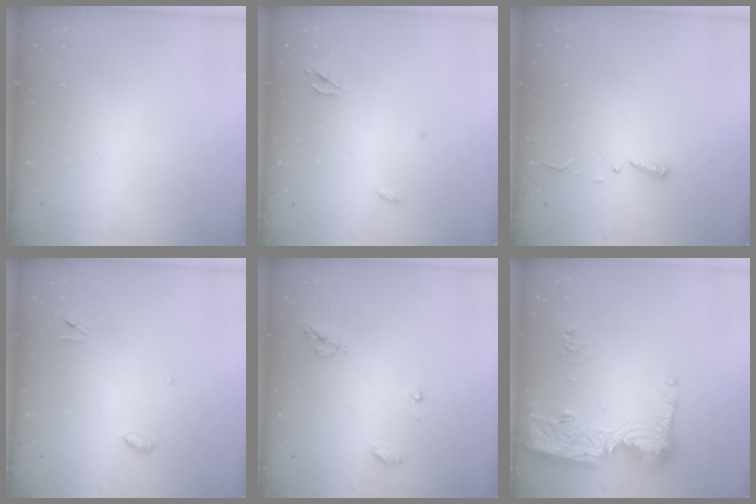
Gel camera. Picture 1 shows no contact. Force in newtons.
{"total": 2.5, "press": 2.5, "slide": 0.1}
{"total": 3.0, "press": 2.9, "slide": 0.3}
{"total": 3.5, "press": 3.4, "slide": 0.4}
{"total": 6.3, "press": 6.3, "slide": 0.7}
{"total": 18.9, "press": 18.8, "slide": 1.7}